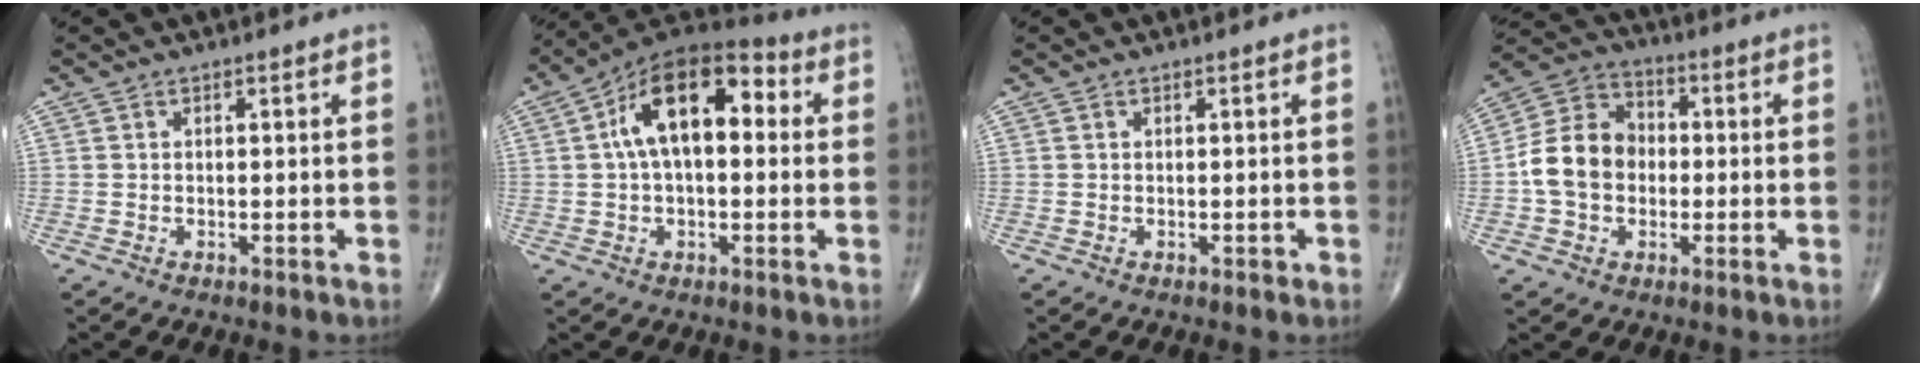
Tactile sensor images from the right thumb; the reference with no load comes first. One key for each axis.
{"total": 16.1, "fx": 2.8, "fy": 8.6, "fz": 13.3, "tx": -0.208, "ty": 0.041, "tz": 0.035}
{"total": 0.5, "fx": -0.1, "fy": 0.4, "fz": 0.3, "tx": -0.001, "ty": 0.001, "tz": -0.003}
{"total": 11.9, "fx": -1.0, "fy": 9.4, "fz": 7.2, "tx": -0.118, "ty": 0.037, "tz": -0.029}